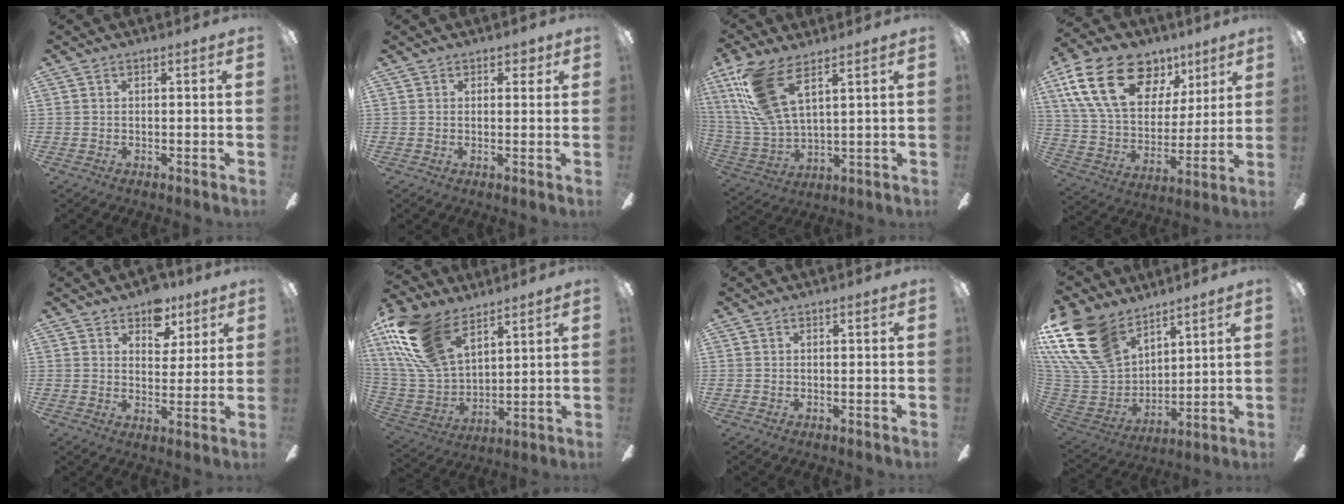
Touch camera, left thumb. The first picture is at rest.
{"total": 2.1, "force": [1.3, 1.5, 0.9], "torque": [-0.001, 0.000, 0.019]}
{"total": 16.0, "force": [8.9, 6.1, 11.9], "torque": [-0.269, -0.030, 0.159]}
{"total": 23.9, "force": [11.9, 14.8, 14.5], "torque": [-0.266, -0.045, 0.212]}
{"total": 8.0, "force": [5.4, 5.1, 2.8], "torque": [-0.027, -0.024, 0.094]}
{"total": 21.4, "force": [12.6, 11.8, 12.8], "torque": [-0.300, -0.052, 0.233]}
{"total": 0.0}
{"total": 22.7, "force": [13.1, 14.1, 12.0], "torque": [-0.292, -0.065, 0.246]}